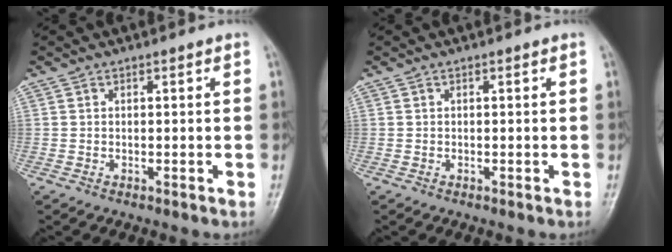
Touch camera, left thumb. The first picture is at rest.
{"total": 0.0}